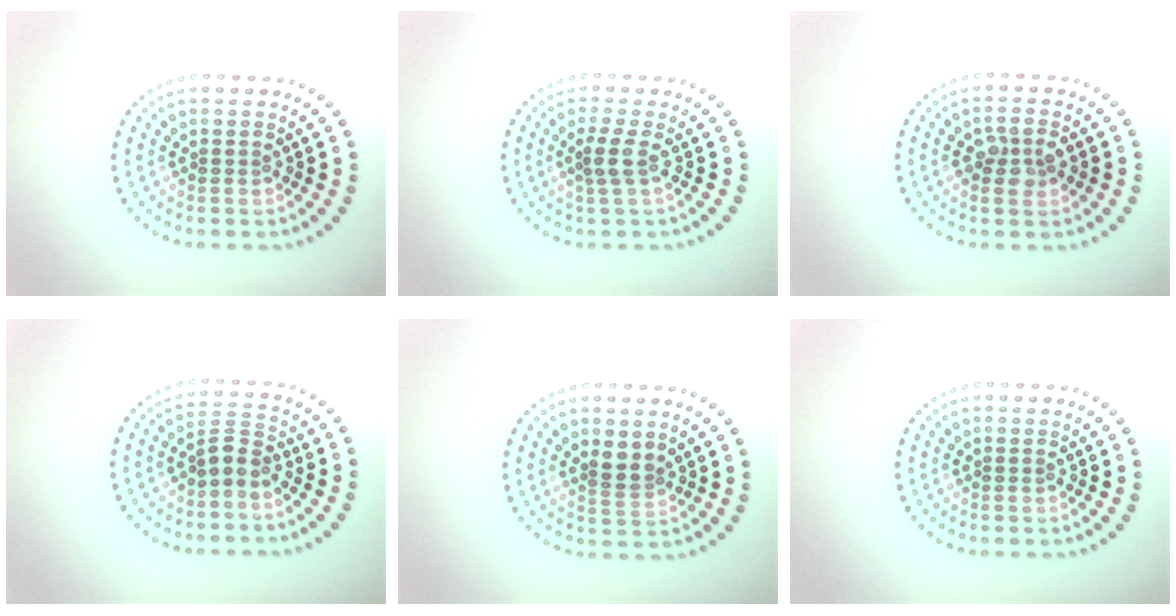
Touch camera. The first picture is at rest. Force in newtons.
{"total": 1.9, "press": 1.5, "slide": 1.1}
{"total": 2.5, "press": 2.5, "slide": 0.1}
{"total": 2.2, "press": 1.8, "slide": 1.2}
{"total": 2.1, "press": 1.7, "slide": 1.3}
{"total": 0.0}